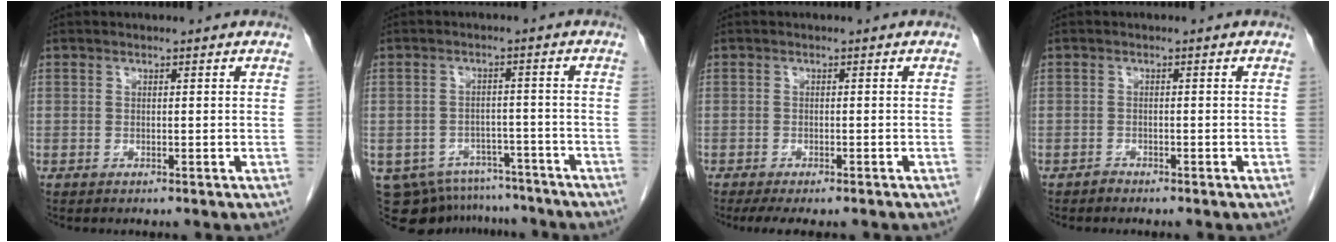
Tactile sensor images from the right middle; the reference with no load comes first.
{"total": 12.0, "force": [-10.6, 5.2, 1.9], "torque": [-0.033, 0.015, -0.135]}
{"total": 6.5, "force": [-5.2, 1.8, 3.4], "torque": [-0.043, -0.008, -0.076]}
{"total": 0.6, "force": [-0.6, 0.2, 0.0], "torque": [0.000, 0.000, -0.012]}